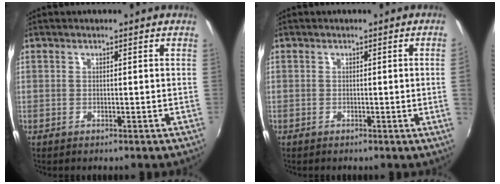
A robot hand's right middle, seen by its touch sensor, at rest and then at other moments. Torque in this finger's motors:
{"motor_torque": [0.73, -0.22, -0.32, -0.21]}